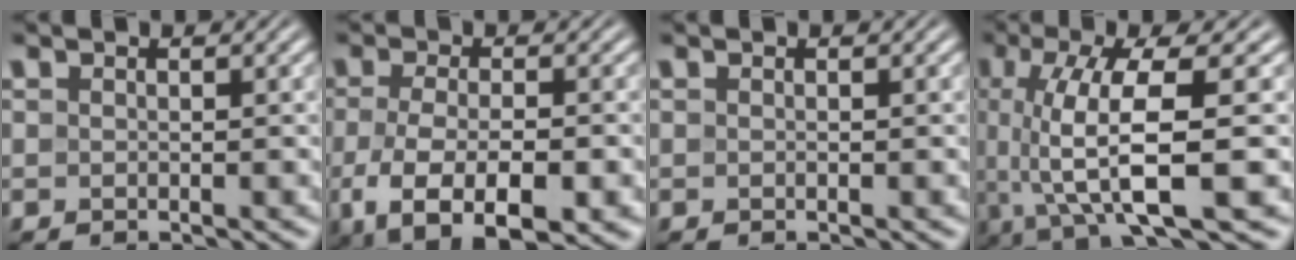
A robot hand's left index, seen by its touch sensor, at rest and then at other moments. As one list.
[{"total": 7.7, "force": [-3.3, 3.4, 6.1], "torque": [-0.121, -0.021, -0.049]}, {"total": 0.0}, {"total": 9.0, "force": [-0.1, 2.4, 8.7], "torque": [-0.164, -0.003, 0.004]}]